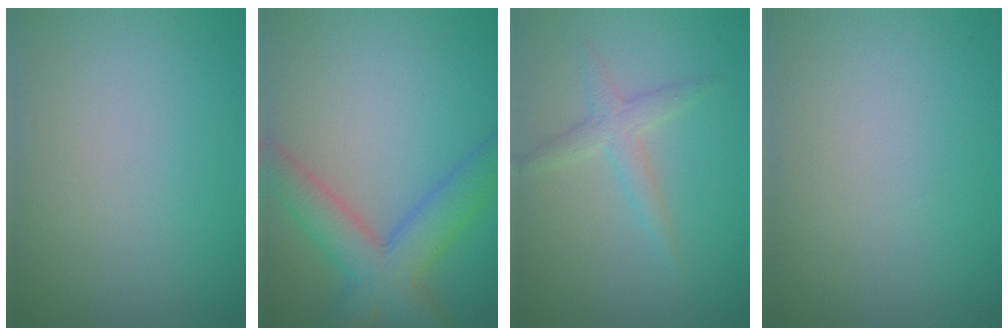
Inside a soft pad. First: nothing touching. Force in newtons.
{"total": 6.2, "press": 6.2, "slide": 0.4}
{"total": 2.1, "press": 2.1, "slide": 0.1}
{"total": 0.0}